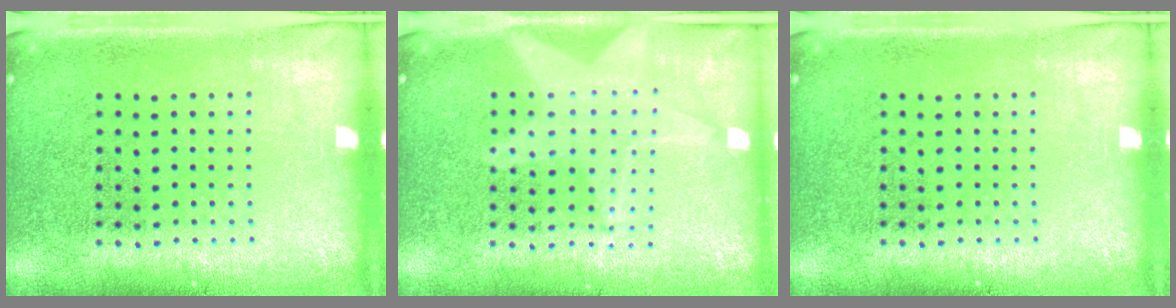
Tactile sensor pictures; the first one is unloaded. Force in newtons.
{"total": 1.9, "press": 1.6, "slide": 1.0}
{"total": 0.0}